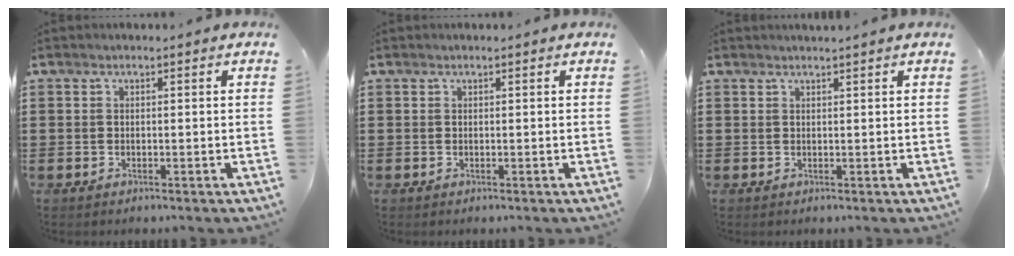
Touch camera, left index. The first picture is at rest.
{"total": 0.0}
{"total": 0.9, "force": [0.8, -0.2, 0.3], "torque": [-0.005, -0.003, 0.017]}